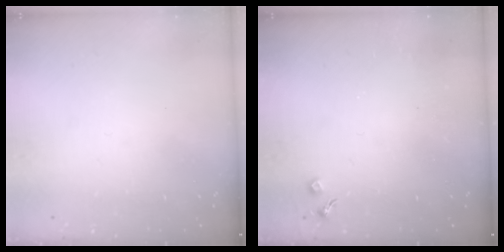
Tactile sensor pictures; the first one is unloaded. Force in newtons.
{"total": 2.7, "press": 2.6, "slide": 0.4}